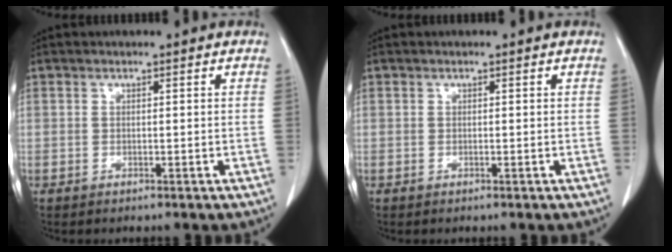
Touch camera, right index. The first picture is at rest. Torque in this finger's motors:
{"motor_torque": [-0.04, 0.08, 0.01, -0.01]}